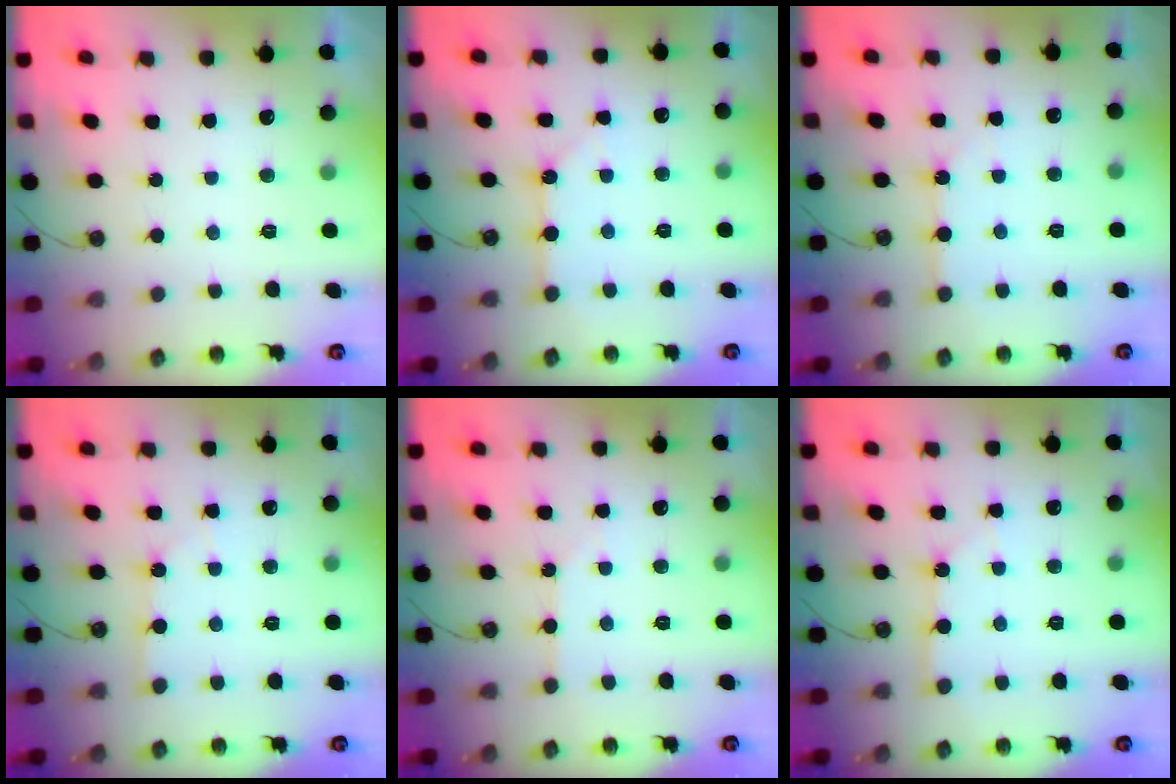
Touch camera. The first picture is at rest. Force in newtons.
{"total": 2.5, "press": 2.5, "slide": 0.2}
{"total": 3.8, "press": 3.8, "slide": 0.4}
{"total": 2.6, "press": 2.6, "slide": 0.4}
{"total": 2.6, "press": 2.6, "slide": 0.5}
{"total": 3.0, "press": 3.0, "slide": 0.4}